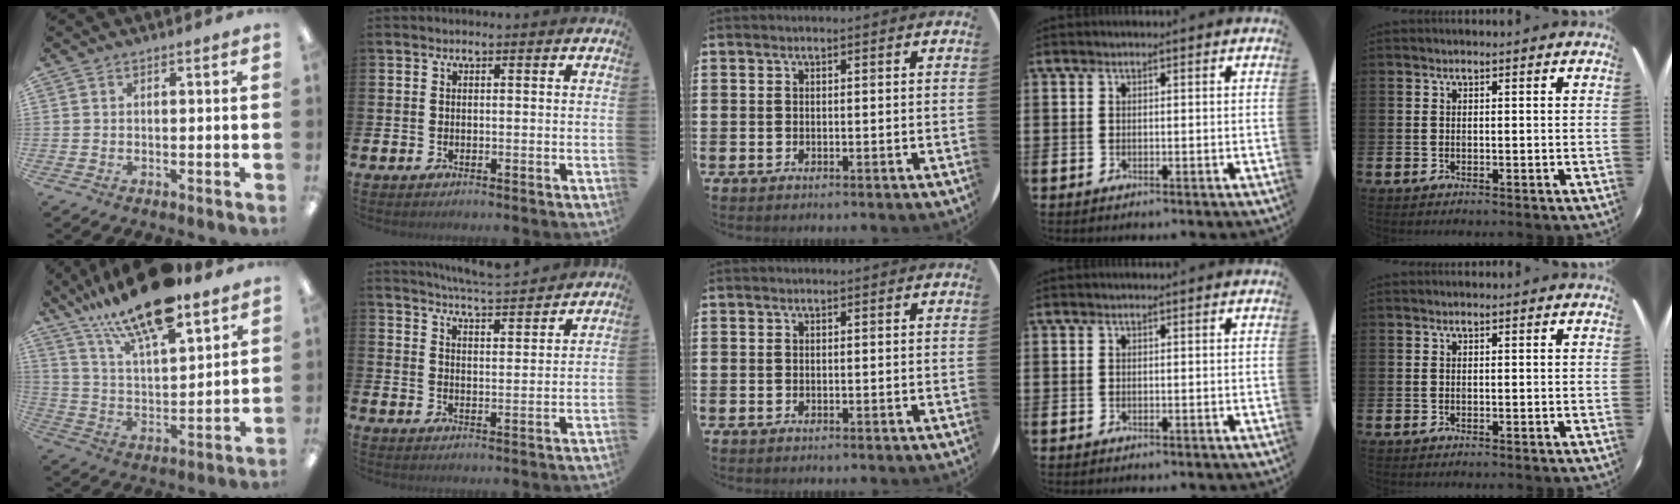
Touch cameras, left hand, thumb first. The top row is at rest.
{"thumb": {"total": 19.5, "force": [15.2, 5.8, 10.7], "torque": [-0.194, -0.093, 0.262]}, "index": {"total": 5.8, "force": [5.8, -0.2, 0.6], "torque": [-0.024, -0.039, 0.102]}}